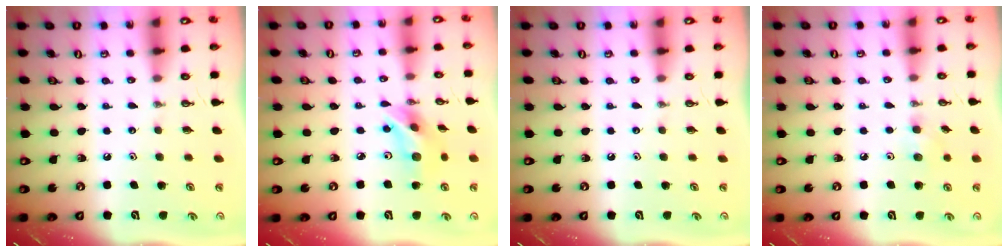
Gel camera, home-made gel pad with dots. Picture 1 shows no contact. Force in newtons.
{"total": 12.5, "press": 12.0, "slide": 3.2}
{"total": 0.0}
{"total": 5.5, "press": 5.3, "slide": 1.3}